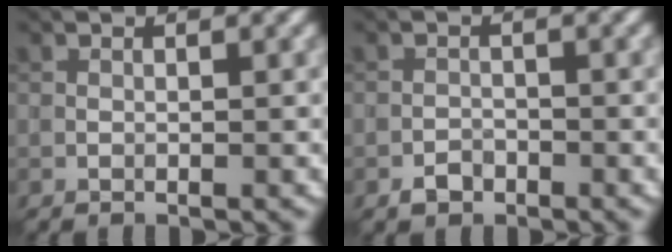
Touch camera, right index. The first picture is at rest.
{"total": 1.4, "force": [-1.0, 0.9, 0.4], "torque": [0.000, 0.003, -0.019]}